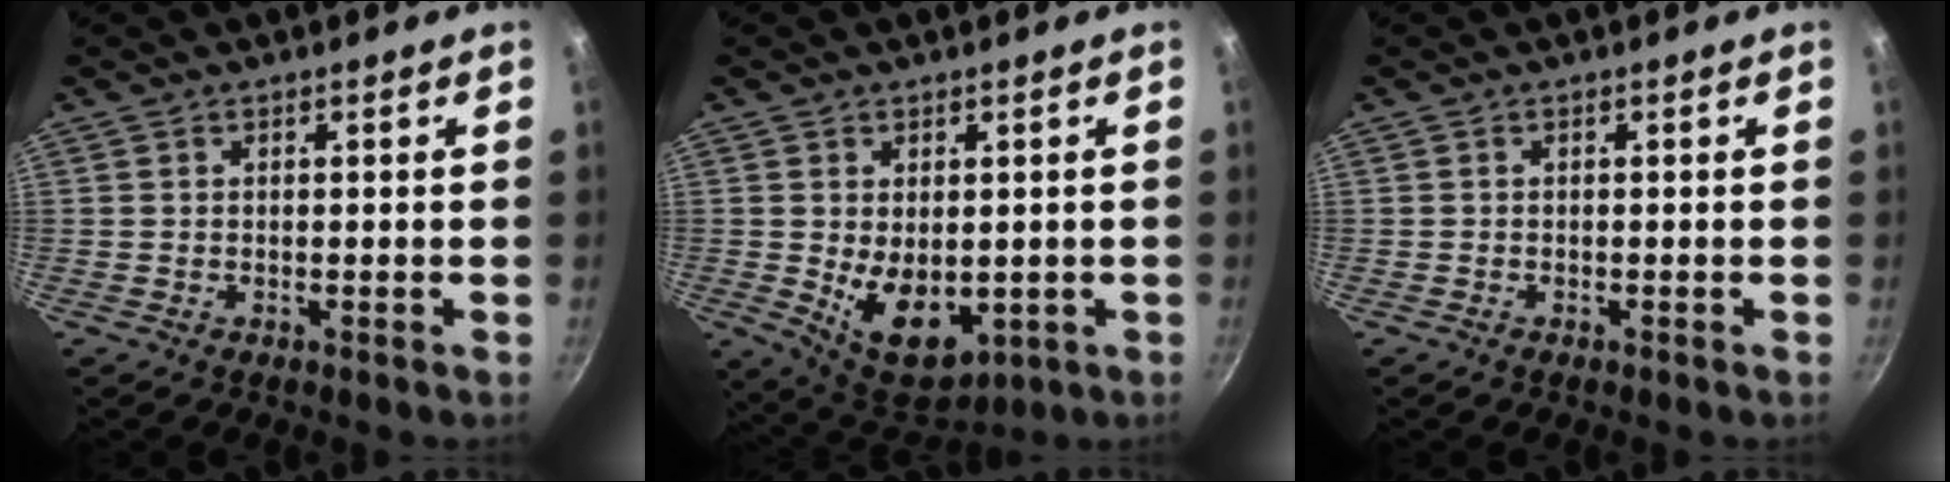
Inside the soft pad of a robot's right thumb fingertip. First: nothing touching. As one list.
[{"total": 10.6, "force": [-1.0, 6.7, 8.1], "torque": [-0.101, -0.019, 0.008]}, {"total": 0.0}]